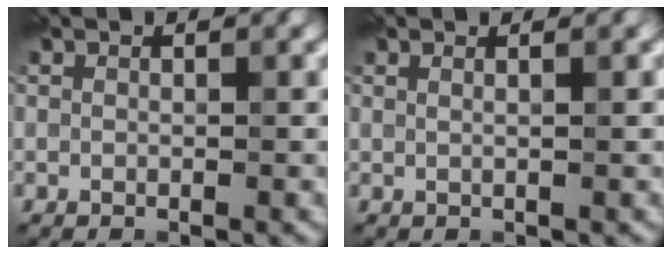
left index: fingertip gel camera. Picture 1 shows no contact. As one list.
[{"total": 2.4, "force": [1.0, 1.2, 1.8], "torque": [-0.005, 0.004, -0.012]}]